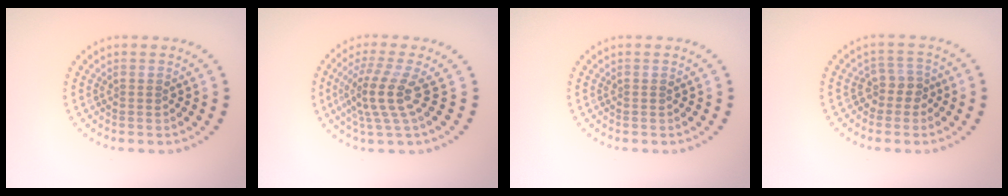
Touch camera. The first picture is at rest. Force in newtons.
{"total": 3.9, "press": 2.8, "slide": 2.7}
{"total": 0.0}
{"total": 2.0, "press": 1.6, "slide": 1.2}